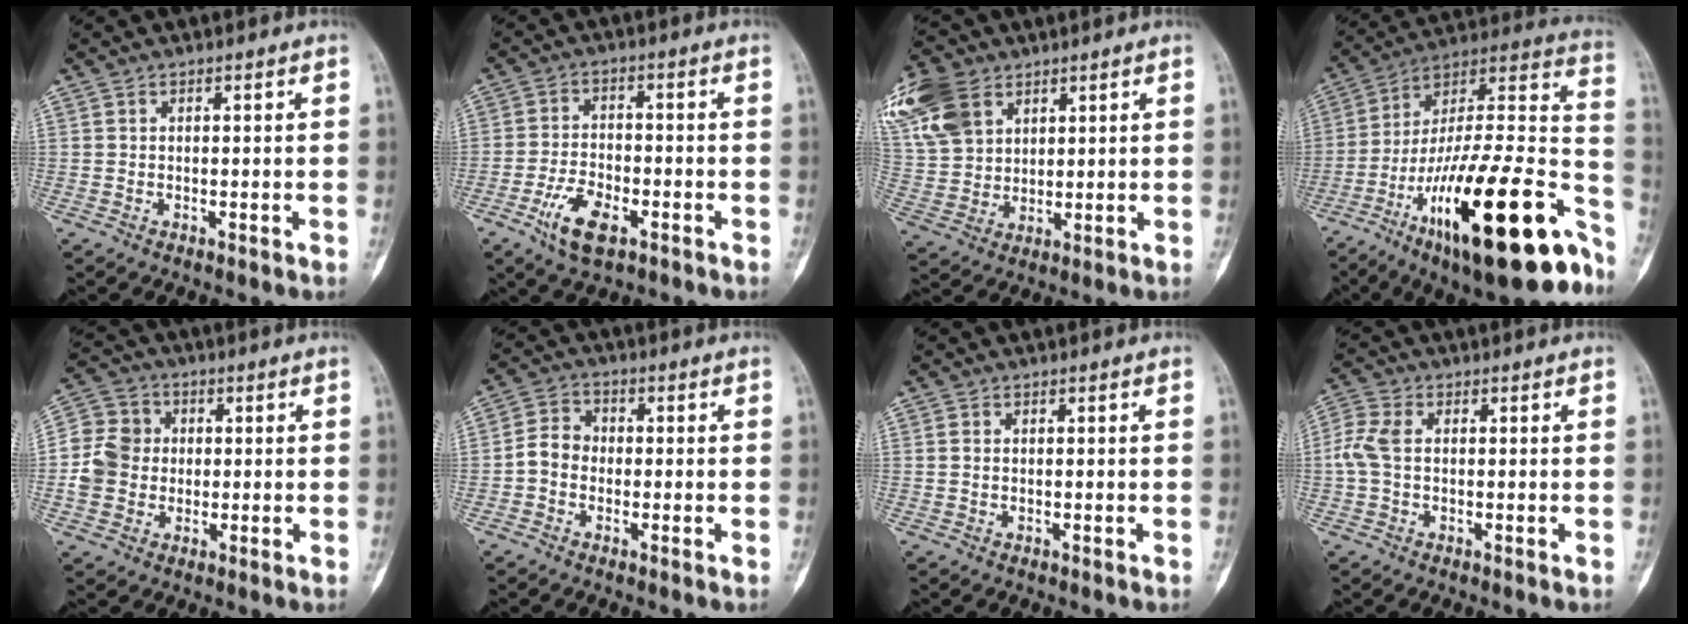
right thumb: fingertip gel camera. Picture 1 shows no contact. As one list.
[{"total": 8.3, "force": [-4.2, 3.9, 6.0], "torque": [-0.109, 0.014, -0.075]}, {"total": 13.4, "force": [6.6, 9.6, 6.6], "torque": [-0.135, -0.005, 0.135]}, {"total": 35.0, "force": [-16.2, 10.9, 29.0], "torque": [-0.376, 0.074, -0.252]}, {"total": 9.2, "force": [-0.5, 8.4, 3.5], "torque": [-0.053, 0.023, -0.017]}, {"total": 4.9, "force": [-1.2, 4.0, 2.5], "torque": [-0.029, 0.019, -0.034]}, {"total": 0.8, "force": [0.1, 0.8, -0.1], "torque": [0.000, 0.000, 0.000]}, {"total": 5.1, "force": [0.1, 3.7, 3.5], "torque": [-0.097, 0.014, -0.006]}]